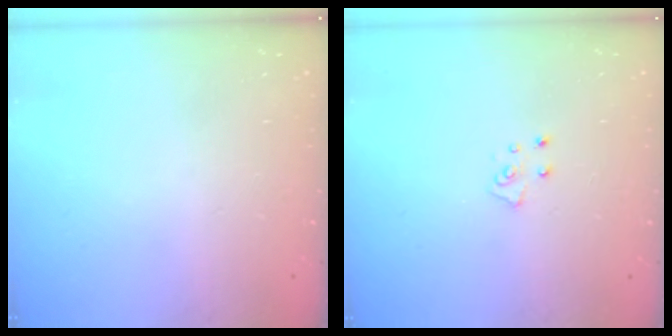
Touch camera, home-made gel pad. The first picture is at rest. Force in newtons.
{"total": 5.7, "press": 5.7, "slide": 0.4}